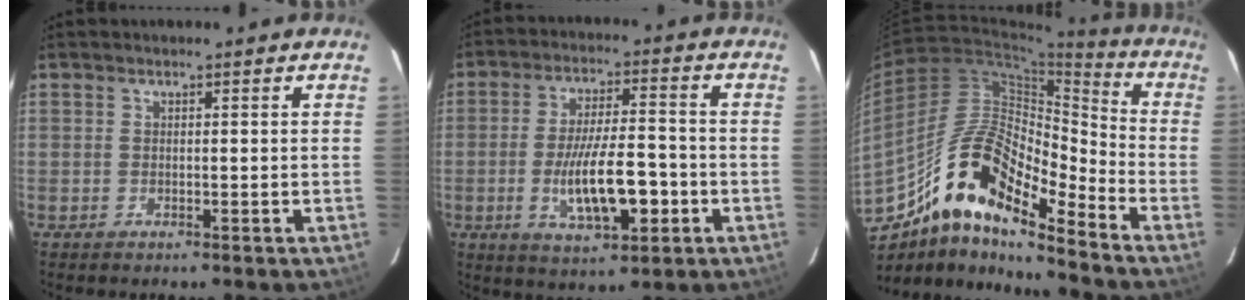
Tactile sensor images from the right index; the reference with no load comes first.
{"total": 11.5, "force": [-3.1, 3.1, 10.6], "torque": [-0.194, 0.001, -0.048]}
{"total": 15.5, "force": [-10.3, 4.4, 10.8], "torque": [-0.188, 0.040, -0.175]}